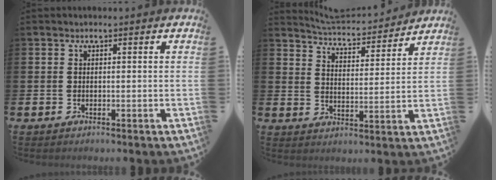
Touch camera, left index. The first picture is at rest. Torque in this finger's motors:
{"motor_torque": [0.68, -1.26, 0.06, 0.00]}